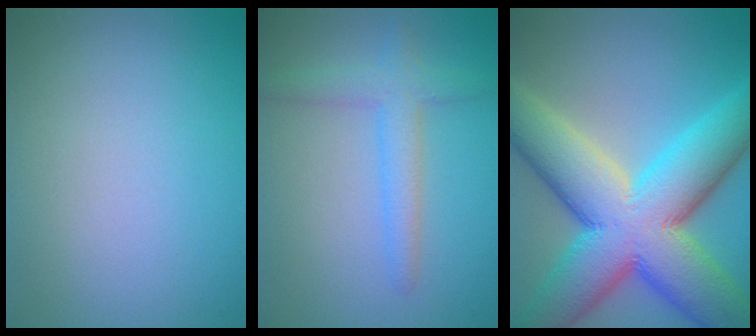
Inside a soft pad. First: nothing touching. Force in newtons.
{"total": 2.8, "press": 2.8, "slide": 0.2}
{"total": 14.5, "press": 14.5, "slide": 0.9}